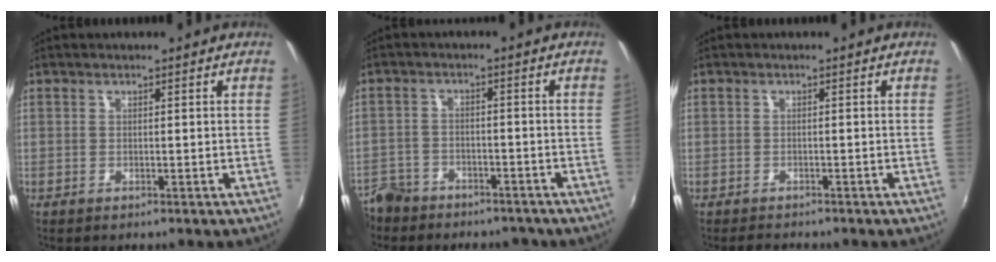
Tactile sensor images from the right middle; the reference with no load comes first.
{"total": 11.6, "force": [-8.4, 7.4, 3.0], "torque": [-0.099, 0.014, -0.131]}
{"total": 1.9, "force": [-1.6, 0.9, 0.1], "torque": [-0.009, 0.000, -0.030]}